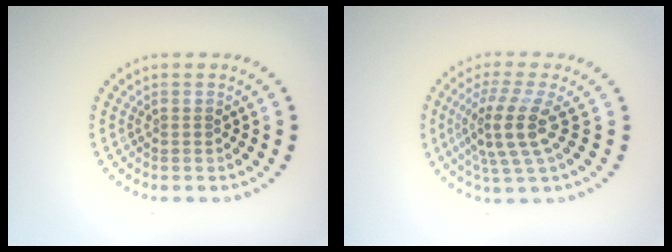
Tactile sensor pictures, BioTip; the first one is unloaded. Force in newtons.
{"total": 4.1, "press": 3.1, "slide": 2.7}